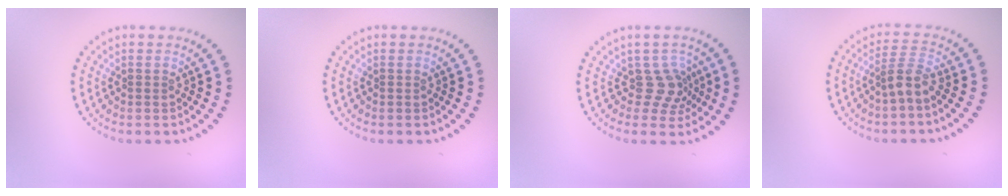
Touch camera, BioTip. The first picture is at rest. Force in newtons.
{"total": 0.0}
{"total": 2.5, "press": 1.9, "slide": 1.7}
{"total": 2.5, "press": 1.8, "slide": 1.7}